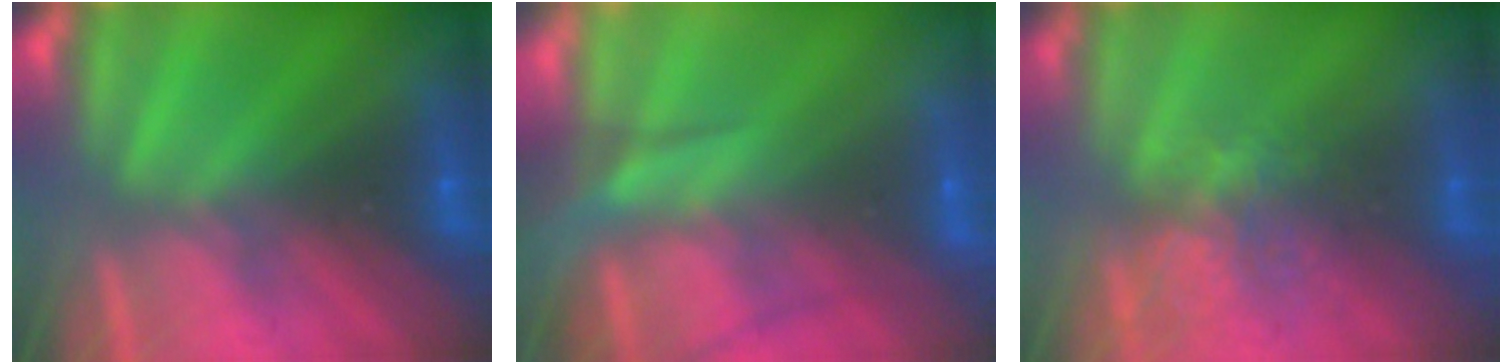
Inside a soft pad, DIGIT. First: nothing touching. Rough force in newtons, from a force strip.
{"total": 7.6}
{"total": 3.7}